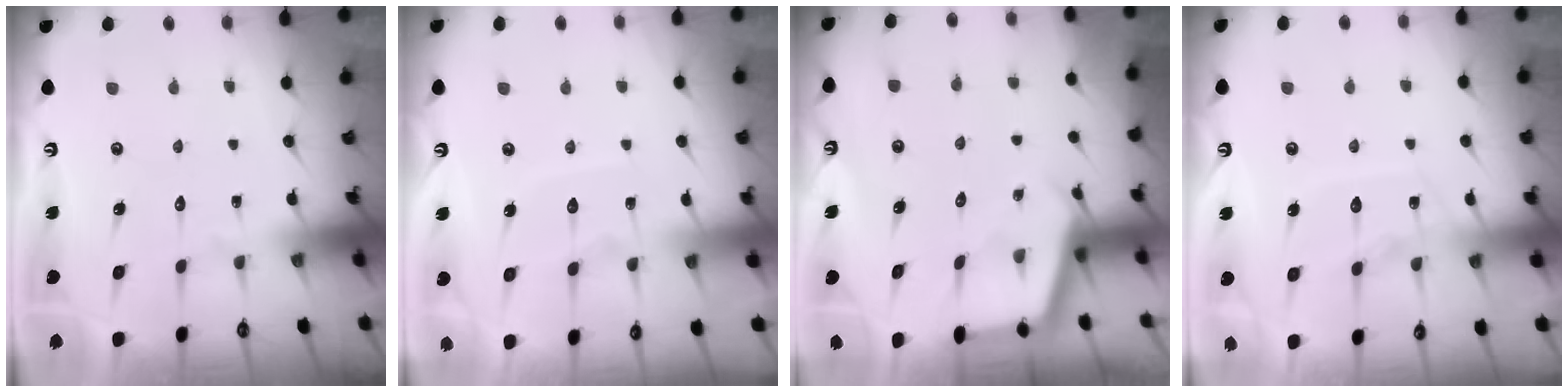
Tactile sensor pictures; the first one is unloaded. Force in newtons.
{"total": 5.8, "press": 5.8, "slide": 0.6}
{"total": 2.9, "press": 2.9, "slide": 0.3}
{"total": 11.2, "press": 11.1, "slide": 1.0}